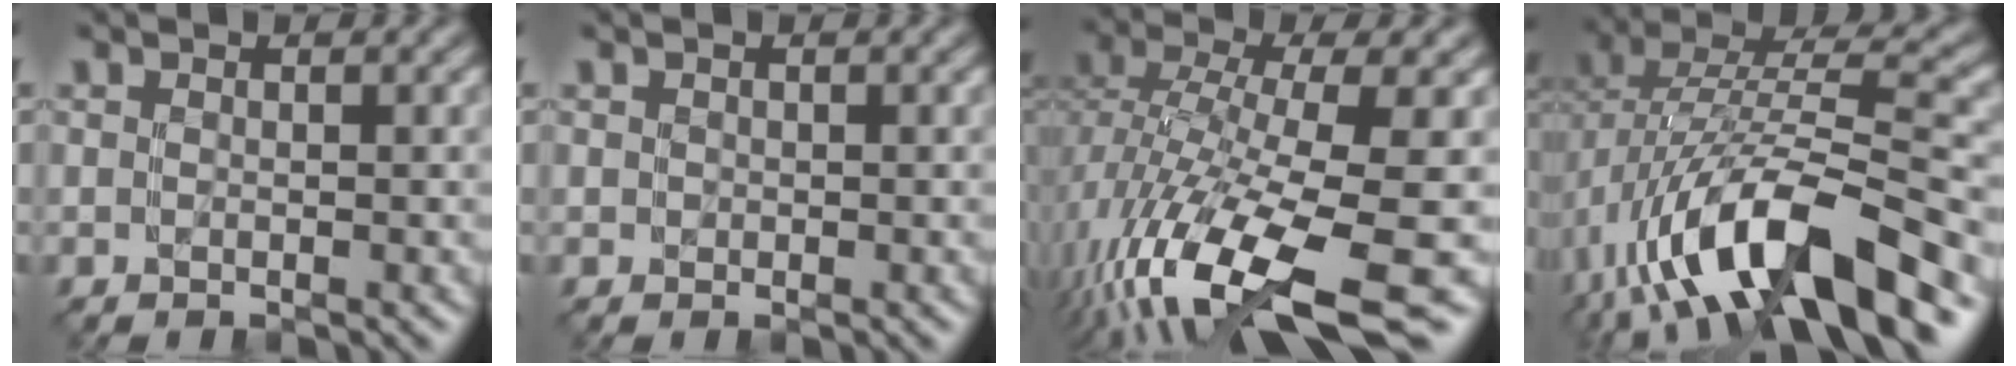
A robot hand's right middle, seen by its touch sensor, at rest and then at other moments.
{"total": 0.6, "force": [0.0, -0.2, -0.6], "torque": [0.004, 0.000, 0.008]}
{"total": 13.1, "force": [-5.9, 4.0, 11.0], "torque": [-0.219, -0.020, -0.082]}
{"total": 13.8, "force": [-5.9, 5.3, 11.3], "torque": [-0.216, 0.009, -0.098]}